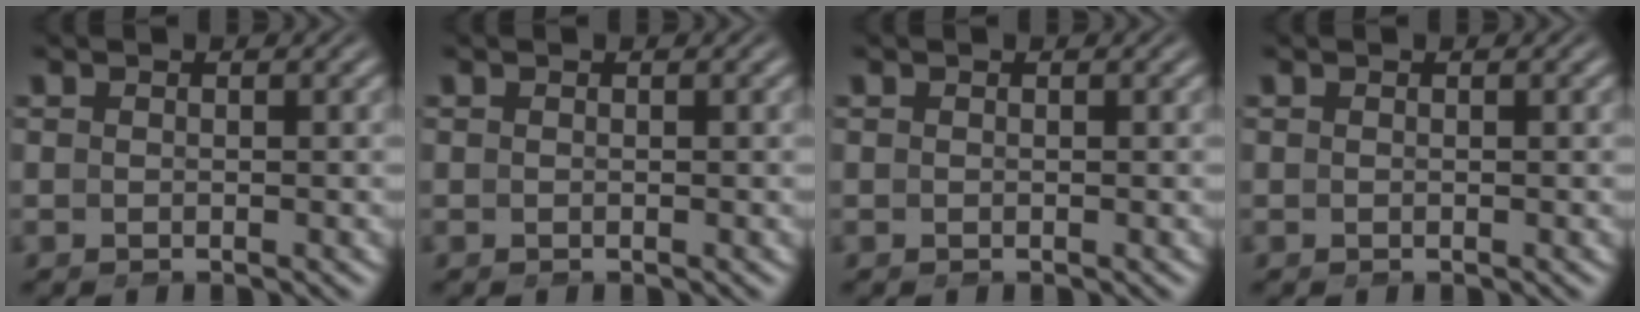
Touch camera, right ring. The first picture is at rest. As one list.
[{"total": 0.0}, {"total": 0.0}, {"total": 0.0}]